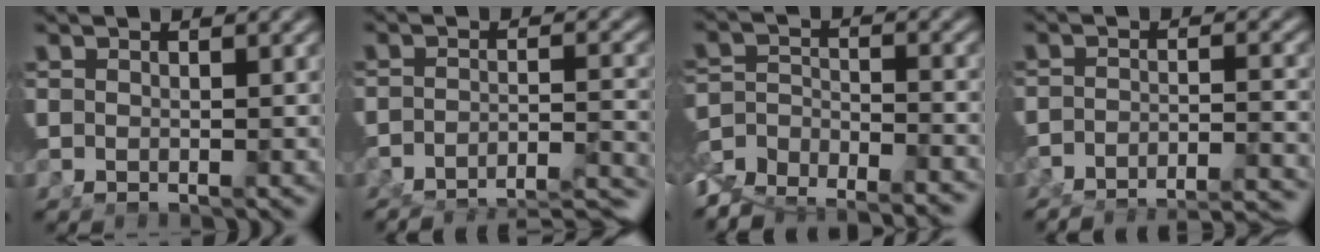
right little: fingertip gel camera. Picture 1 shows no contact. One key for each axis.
{"total": 12.1, "fx": -11.3, "fy": 3.3, "fz": 2.8, "tx": -0.019, "ty": -0.026, "tz": -0.170}
{"total": 8.0, "fx": -5.4, "fy": 4.5, "fz": 3.9, "tx": -0.065, "ty": -0.029, "tz": -0.085}
{"total": 10.8, "fx": -10.4, "fy": 2.1, "fz": 1.8, "tx": -0.003, "ty": -0.024, "tz": -0.158}